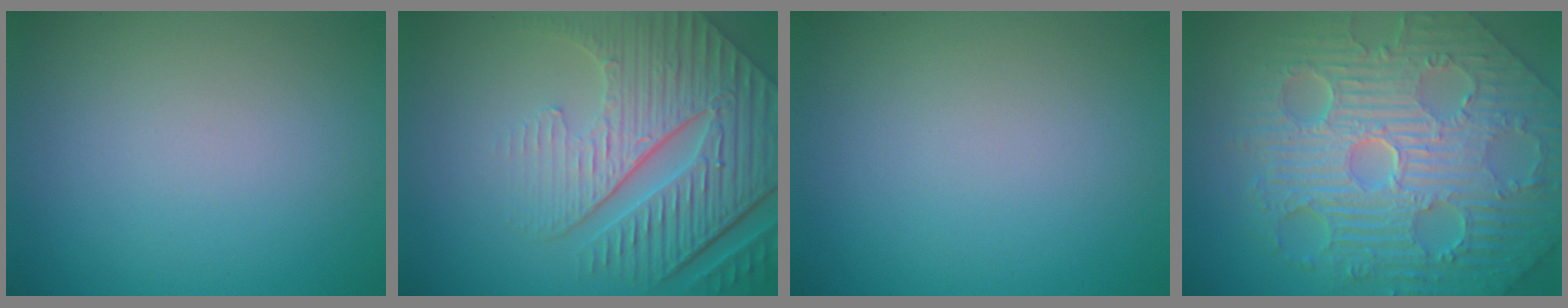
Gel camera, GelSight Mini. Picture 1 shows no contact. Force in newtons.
{"total": 8.9, "press": 6.1, "slide": 6.5}
{"total": 0.0}
{"total": 11.7, "press": 7.7, "slide": 8.8}